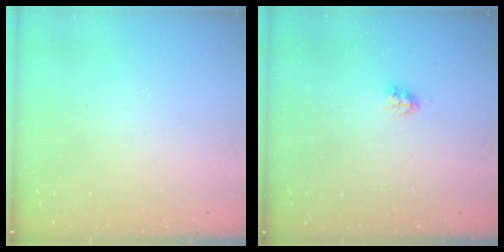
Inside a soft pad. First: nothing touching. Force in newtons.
{"total": 3.5, "press": 3.5, "slide": 0.4}